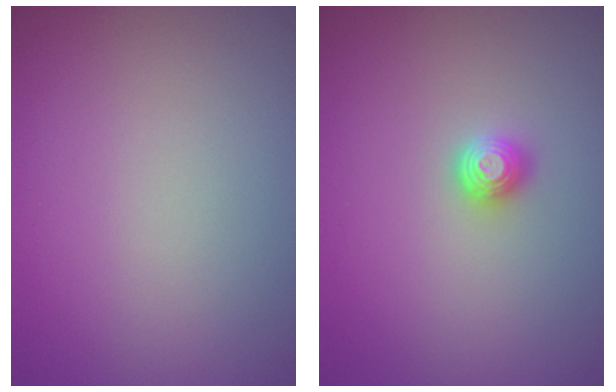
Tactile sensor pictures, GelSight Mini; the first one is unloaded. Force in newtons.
{"total": 1.3, "press": 1.2, "slide": 0.4}